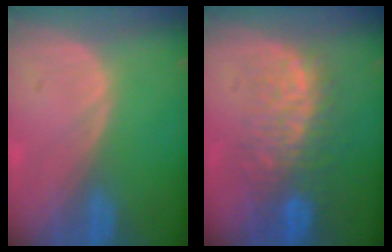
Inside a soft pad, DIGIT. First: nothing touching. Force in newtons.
{"total": 9.5, "press": 8.5, "slide": 4.2}